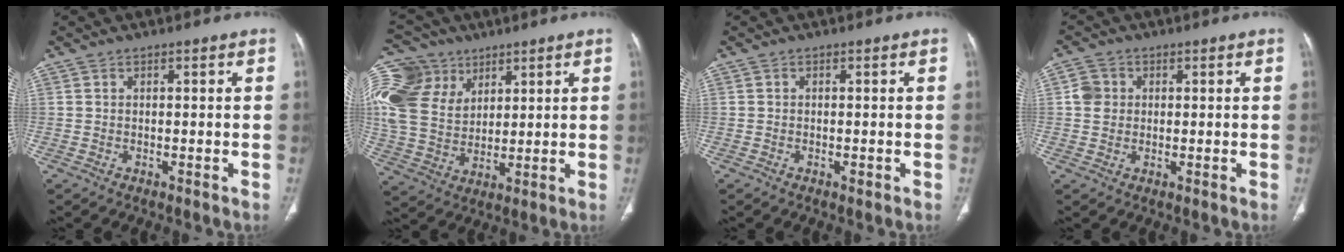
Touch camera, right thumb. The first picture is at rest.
{"total": 21.2, "force": [9.0, 15.5, 11.3], "torque": [-0.267, 0.021, 0.181]}
{"total": 0.8, "force": [-0.3, 0.5, 0.5], "torque": [-0.007, -0.001, -0.006]}
{"total": 3.7, "force": [0.6, 3.3, 1.4], "torque": [-0.015, 0.004, 0.008]}